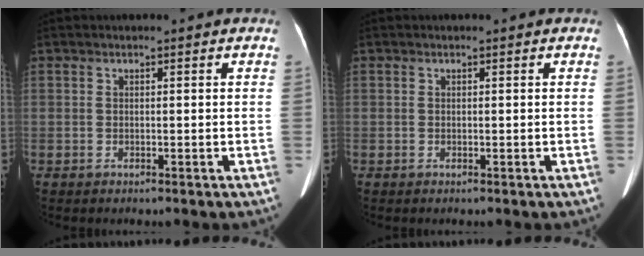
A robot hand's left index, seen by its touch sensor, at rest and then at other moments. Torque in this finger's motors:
{"motor_torque": [0.02, 0.02, 0.00, 0.01]}